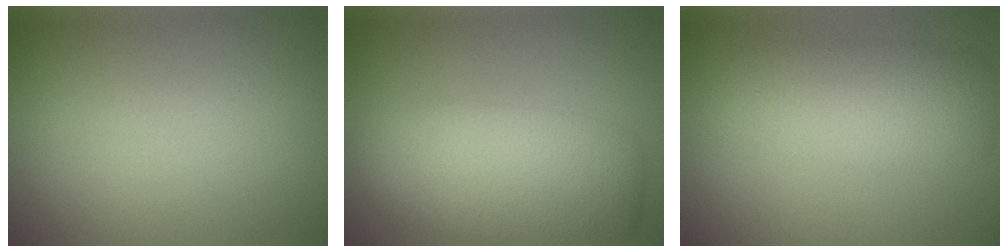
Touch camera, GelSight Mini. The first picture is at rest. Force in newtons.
{"total": 7.7, "press": 7.7, "slide": 0.4}
{"total": 5.2, "press": 5.2, "slide": 0.1}